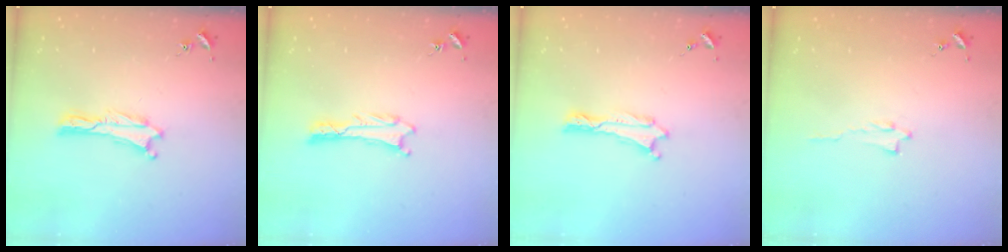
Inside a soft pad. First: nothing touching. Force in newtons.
{"total": 0.6, "press": 0.6, "slide": 0.1}
{"total": 0.0}
{"total": 0.6, "press": 0.6, "slide": 0.1}